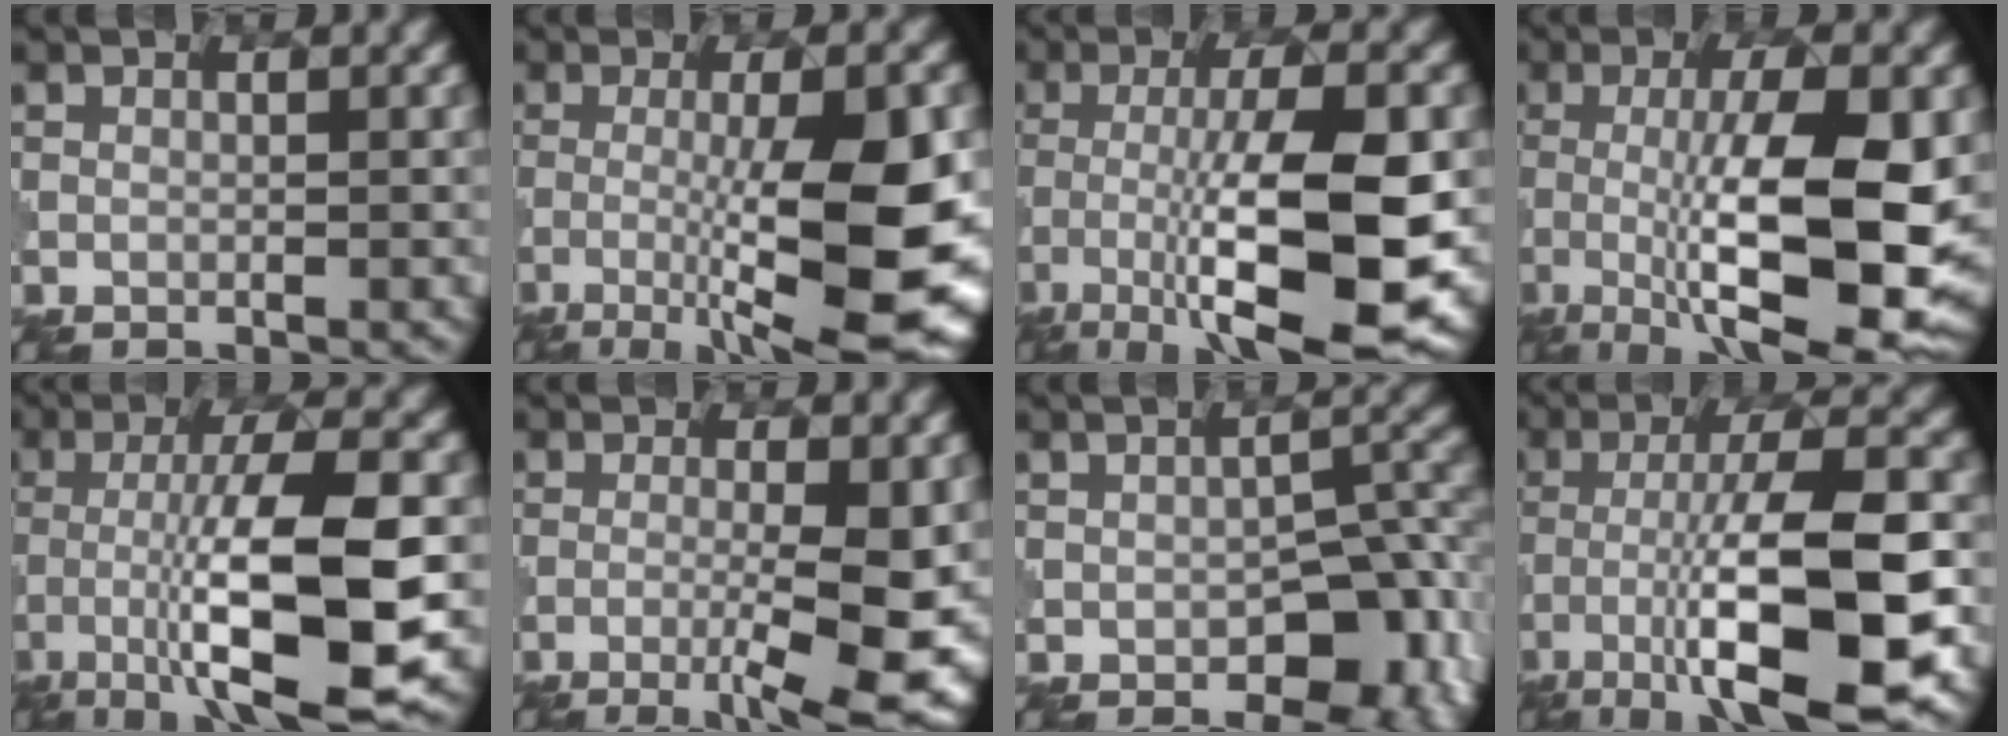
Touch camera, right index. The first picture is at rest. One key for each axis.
{"total": 11.9, "fx": -2.5, "fy": 2.7, "fz": 11.3, "tx": -0.185, "ty": -0.010, "tz": -0.041}
{"total": 12.3, "fx": -3.4, "fy": 3.3, "fz": 11.4, "tx": -0.195, "ty": -0.006, "tz": -0.059}
{"total": 13.0, "fx": -1.6, "fy": 3.6, "fz": 12.4, "tx": -0.200, "ty": -0.010, "tz": -0.028}
{"total": 11.9, "fx": -3.6, "fy": 2.8, "fz": 11.0, "tx": -0.188, "ty": 0.005, "tz": -0.065}
{"total": 8.2, "fx": -2.3, "fy": 1.5, "fz": 7.7, "tx": -0.119, "ty": -0.004, "tz": -0.037}
{"total": 7.9, "fx": -2.7, "fy": 4.8, "fz": 5.7, "tx": -0.067, "ty": -0.014, "tz": -0.029}
{"total": 12.6, "fx": -4.9, "fy": 3.2, "fz": 11.1, "tx": -0.188, "ty": 0.007, "tz": -0.083}